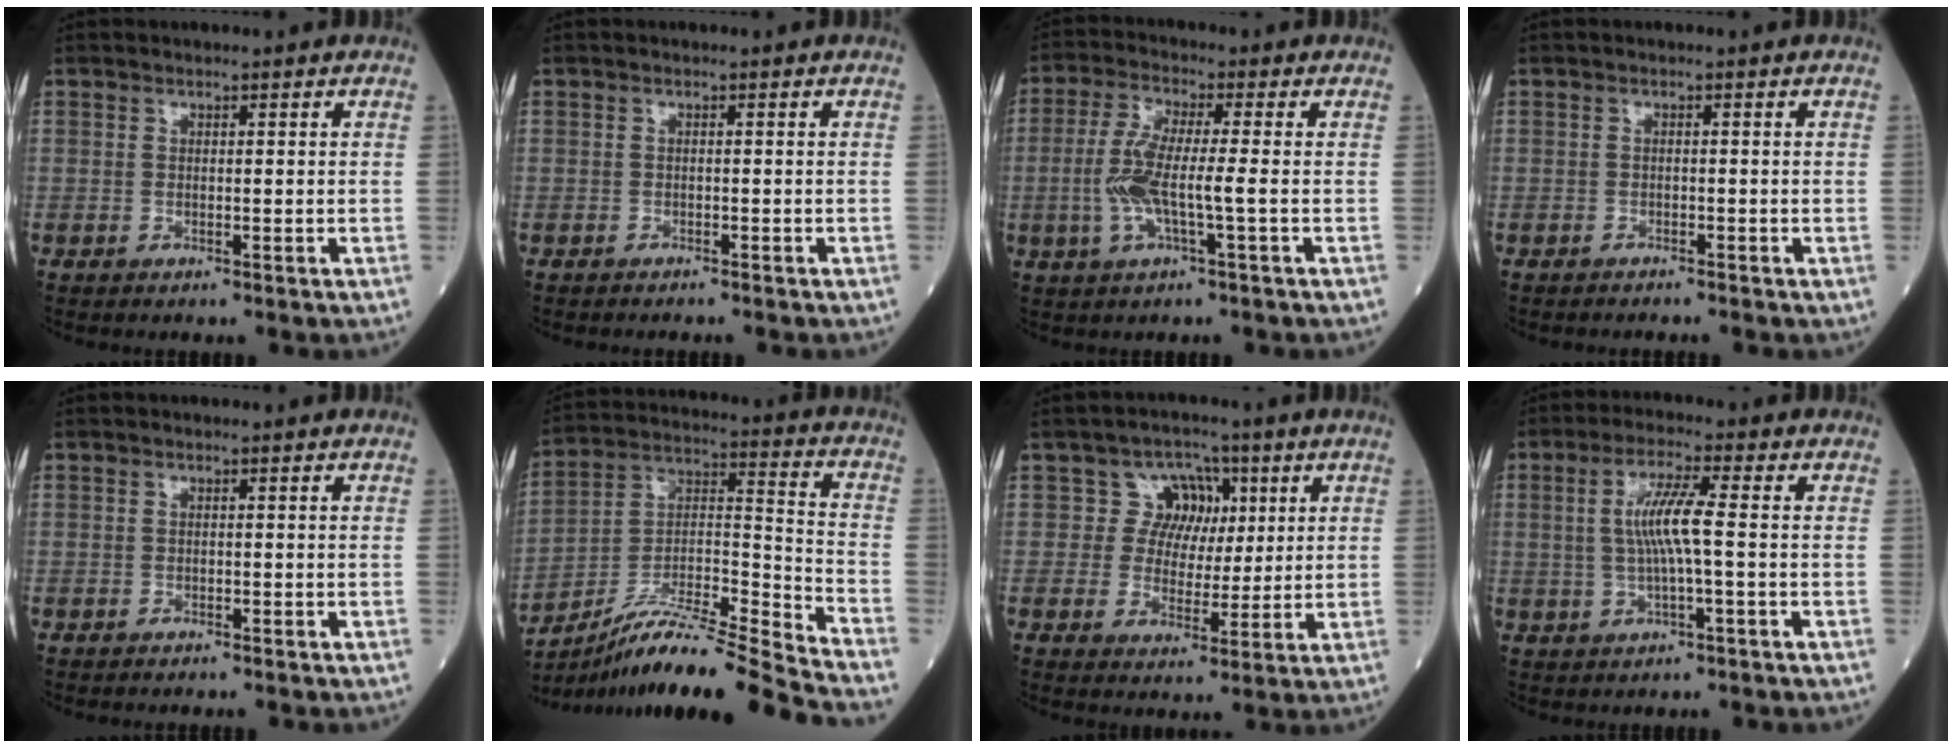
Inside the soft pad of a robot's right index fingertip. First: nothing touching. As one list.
[{"total": 1.4, "force": [-1.4, 0.2, 0.3], "torque": [-0.007, -0.003, -0.018]}, {"total": 7.7, "force": [-1.2, 0.6, 7.5], "torque": [-0.162, 0.003, -0.029]}, {"total": 1.5, "force": [-1.5, 0.3, 0.1], "torque": [-0.002, -0.003, -0.019]}, {"total": 0.8, "force": [-0.8, 0.1, 0.1], "torque": [-0.005, -0.002, -0.013]}, {"total": 20.3, "force": [-17.8, -1.9, 9.5], "torque": [-0.175, 0.002, -0.314]}, {"total": 6.1, "force": [1.8, 5.6, 1.5], "torque": [-0.005, 0.020, 0.026]}, {"total": 6.4, "force": [0.2, 0.0, 6.4], "torque": [-0.127, 0.006, 0.004]}]